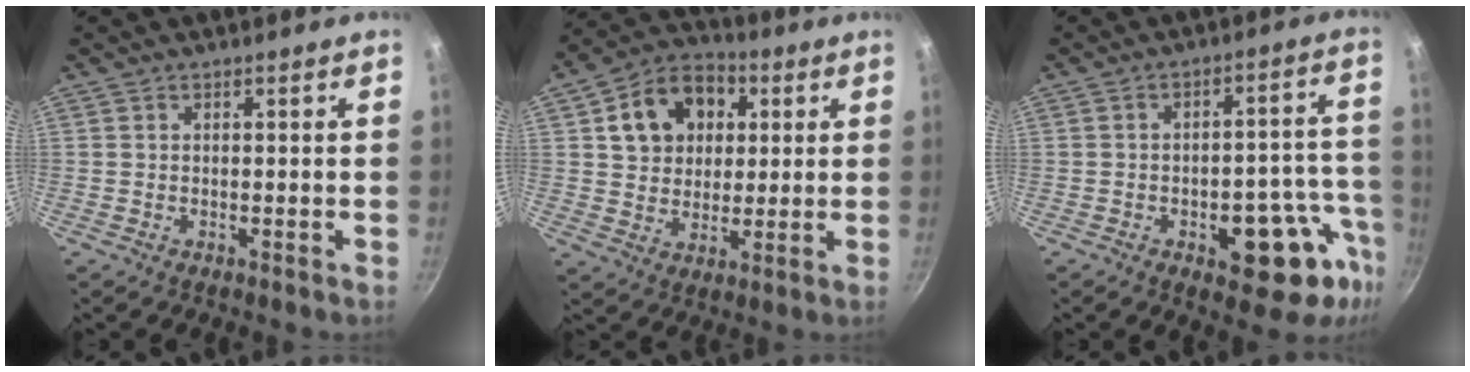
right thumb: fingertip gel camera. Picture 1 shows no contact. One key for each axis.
{"total": 13.8, "fx": 3.9, "fy": 10.9, "fz": 7.4, "tx": -0.098, "ty": 0.015, "tz": 0.059}
{"total": 15.4, "fx": -6.5, "fy": 7.2, "fz": 12.0, "tx": -0.091, "ty": 0.042, "tz": -0.082}